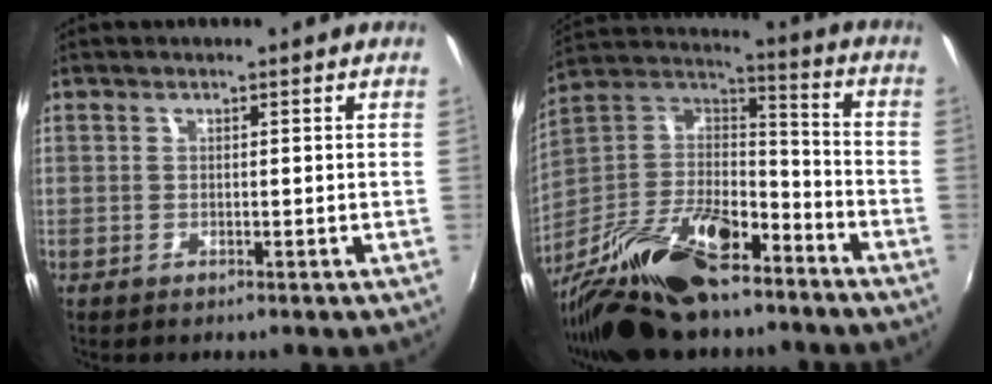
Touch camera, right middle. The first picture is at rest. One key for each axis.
{"total": 25.3, "fx": -16.9, "fy": 10.7, "fz": 15.5, "tx": -0.306, "ty": -0.009, "tz": -0.287}